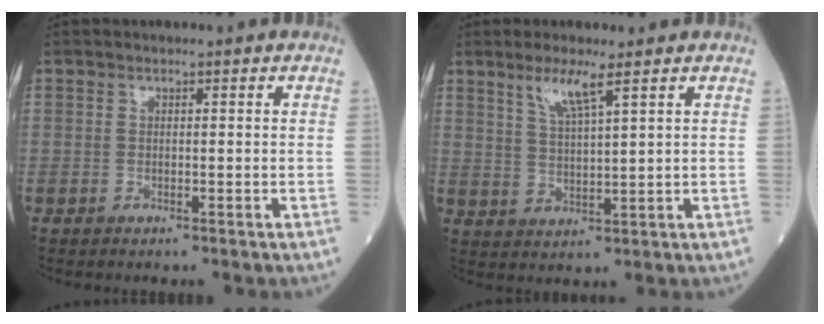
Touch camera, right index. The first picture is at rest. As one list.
[{"total": 5.1, "force": [3.3, 0.0, 3.9], "torque": [-0.078, -0.005, 0.065]}]